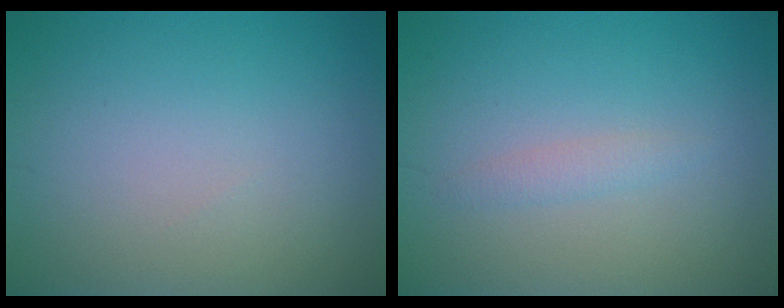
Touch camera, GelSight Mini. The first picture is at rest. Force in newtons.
{"total": 1.1, "press": 1.1, "slide": 0.1}